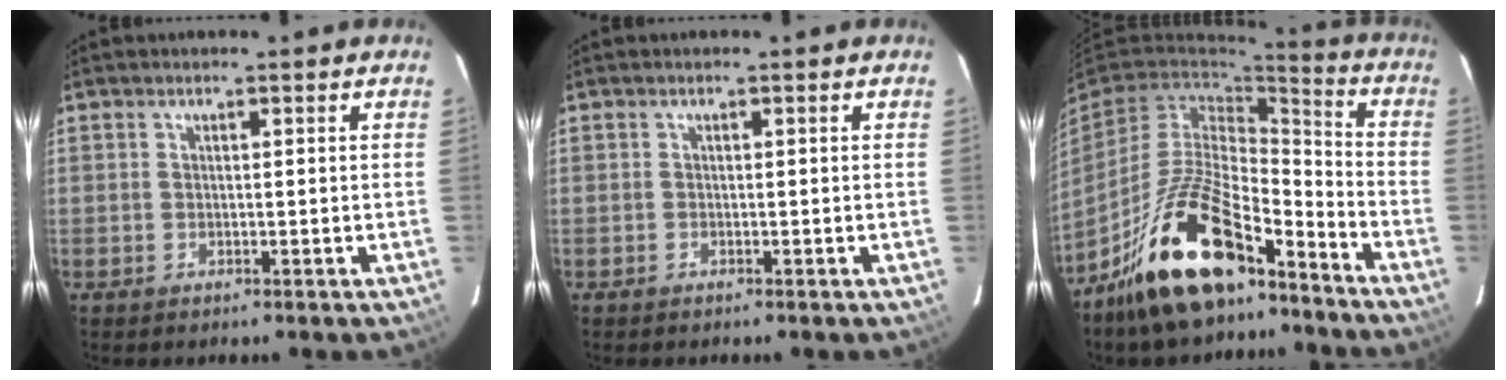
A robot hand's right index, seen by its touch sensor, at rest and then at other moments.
{"total": 0.0}
{"total": 19.5, "force": [-13.3, 7.3, 12.3], "torque": [-0.242, 0.001, -0.233]}